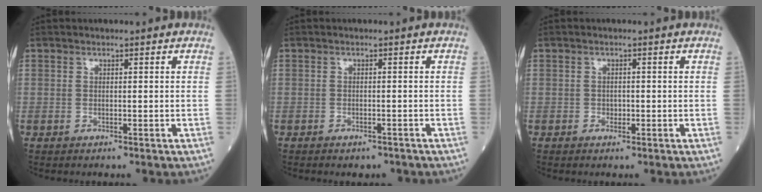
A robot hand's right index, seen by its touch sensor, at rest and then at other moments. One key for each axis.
{"total": 1.7, "fx": -1.3, "fy": 0.8, "fz": 0.6, "tx": -0.004, "ty": 0.001, "tz": -0.013}
{"total": 1.1, "fx": -0.3, "fy": 0.9, "fz": 0.6, "tx": -0.005, "ty": 0.002, "tz": -0.002}